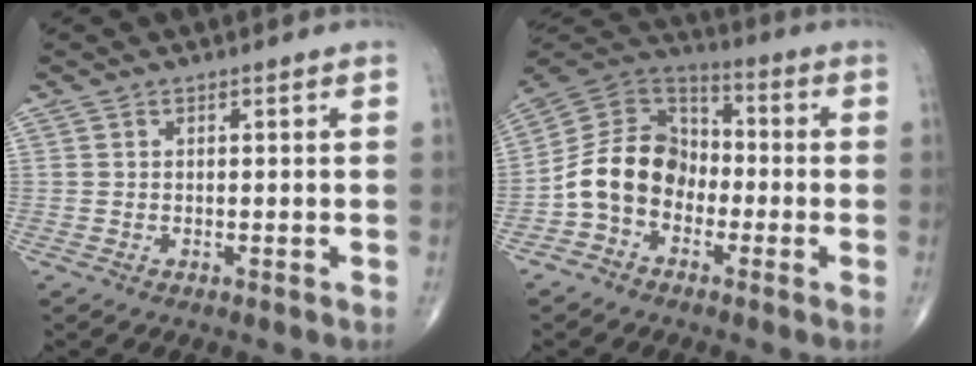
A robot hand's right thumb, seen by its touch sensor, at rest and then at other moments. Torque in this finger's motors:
{"motor_torque": [0.27, 0.21, 1.18, -0.78, 0.11]}